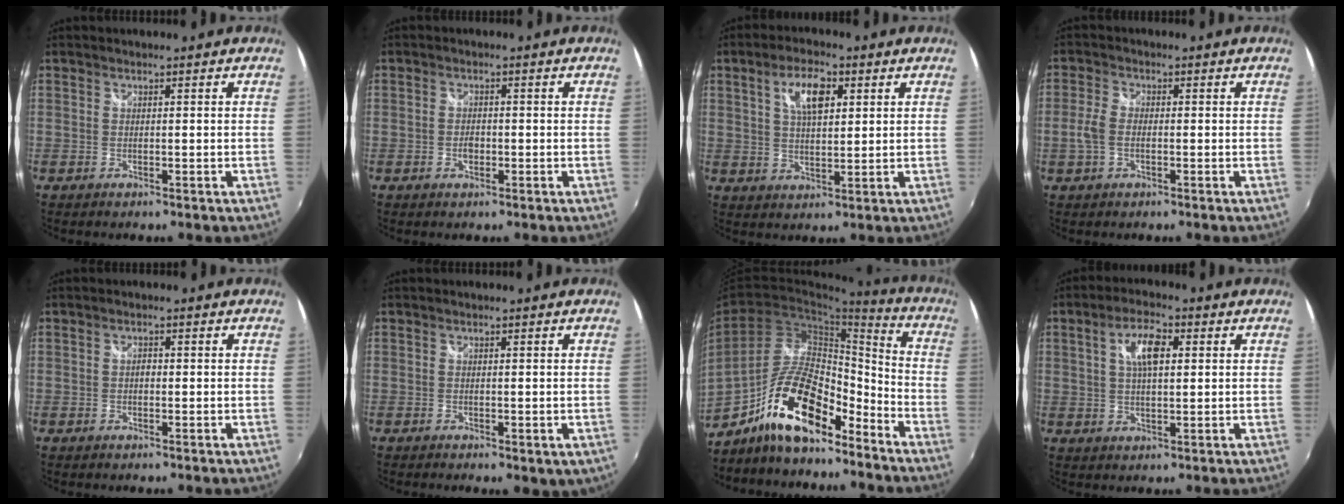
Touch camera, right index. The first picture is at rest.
{"total": 1.9, "force": [-0.7, 1.3, 1.2], "torque": [-0.022, 0.001, -0.013]}
{"total": 7.6, "force": [3.0, 3.2, 6.2], "torque": [-0.109, 0.013, 0.053]}
{"total": 3.9, "force": [-1.0, 2.2, 3.0], "torque": [-0.071, 0.002, -0.020]}
{"total": 0.9, "force": [-0.2, 0.7, 0.6], "torque": [-0.010, 0.003, -0.005]}
{"total": 2.9, "force": [-0.8, 1.1, 2.5], "torque": [-0.039, -0.014, -0.007]}
{"total": 16.5, "force": [-11.4, 5.5, 10.7], "torque": [-0.203, 0.012, -0.203]}
{"total": 6.9, "force": [2.0, 2.9, 6.0], "torque": [-0.107, 0.012, 0.035]}